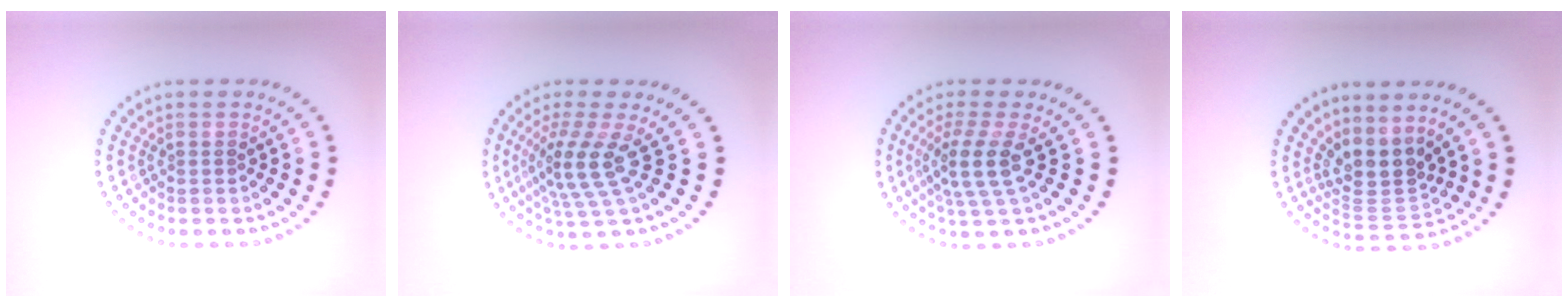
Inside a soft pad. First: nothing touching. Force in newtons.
{"total": 3.7, "press": 2.7, "slide": 2.6}
{"total": 3.5, "press": 2.7, "slide": 2.3}
{"total": 3.6, "press": 2.7, "slide": 2.4}